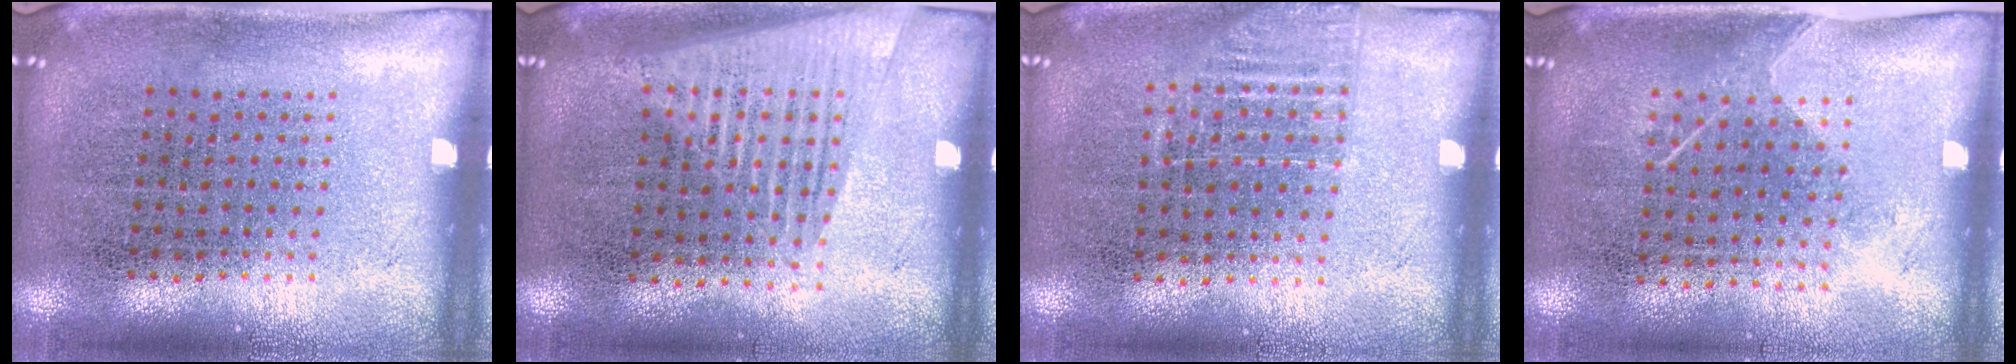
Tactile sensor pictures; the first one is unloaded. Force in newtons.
{"total": 1.6, "press": 1.4, "slide": 0.6}
{"total": 1.1, "press": 1.0, "slide": 0.5}
{"total": 1.2, "press": 0.9, "slide": 0.8}